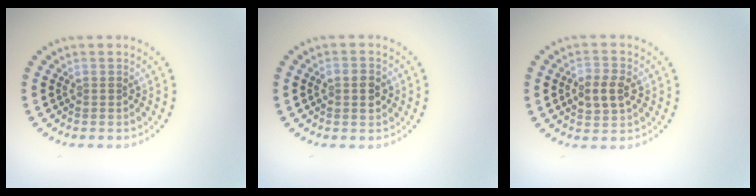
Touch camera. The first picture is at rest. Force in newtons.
{"total": 2.5, "press": 2.5, "slide": 0.1}
{"total": 3.0, "press": 3.0, "slide": 0.2}